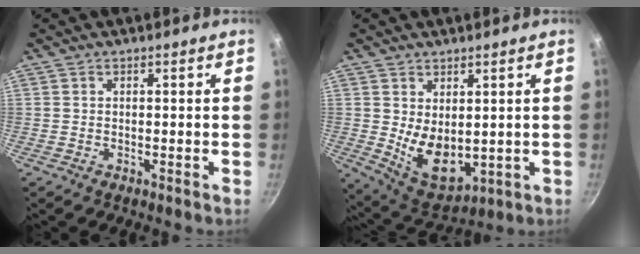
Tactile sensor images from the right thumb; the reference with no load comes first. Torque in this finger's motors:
{"motor_torque": [-0.49, 0.99, 1.10, 0.25, 0.10]}